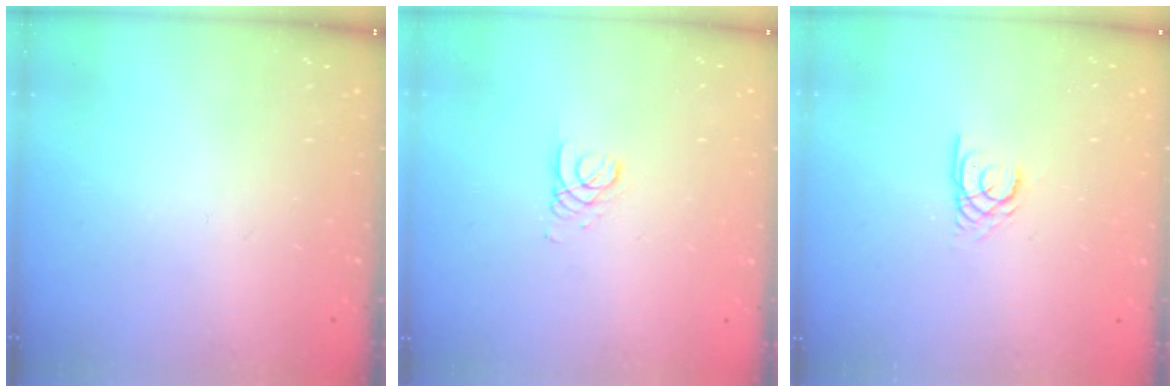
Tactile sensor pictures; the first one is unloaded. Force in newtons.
{"total": 2.7, "press": 2.7, "slide": 0.3}
{"total": 2.7, "press": 2.7, "slide": 0.1}